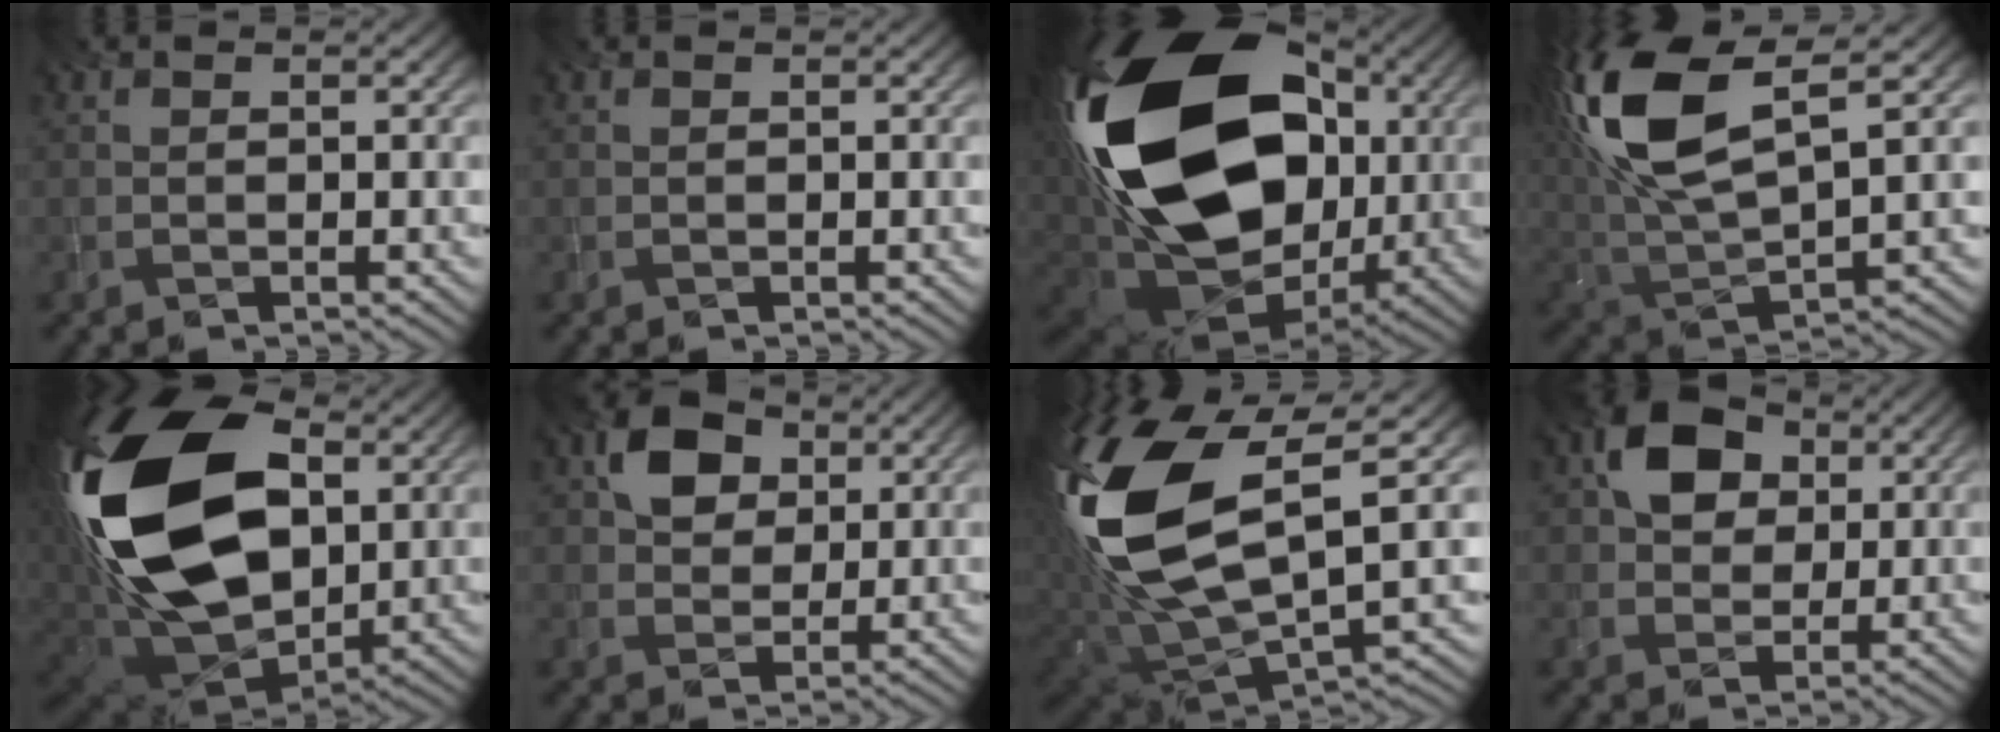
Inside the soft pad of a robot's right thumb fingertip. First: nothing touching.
{"total": 0.0}
{"total": 24.3, "force": [4.2, 16.2, 17.6], "torque": [-0.384, -0.021, 0.085]}
{"total": 15.4, "force": [6.7, 5.6, 12.7], "torque": [-0.307, 0.020, 0.136]}
{"total": 22.4, "force": [4.7, 14.2, 16.7], "torque": [-0.388, -0.004, 0.090]}
{"total": 6.6, "force": [2.5, 4.8, 3.8], "torque": [-0.086, 0.006, 0.028]}
{"total": 18.1, "force": [4.3, 8.2, 15.5], "torque": [-0.377, 0.000, 0.084]}
{"total": 7.9, "force": [2.5, 5.8, 4.9], "torque": [-0.103, 0.011, 0.030]}